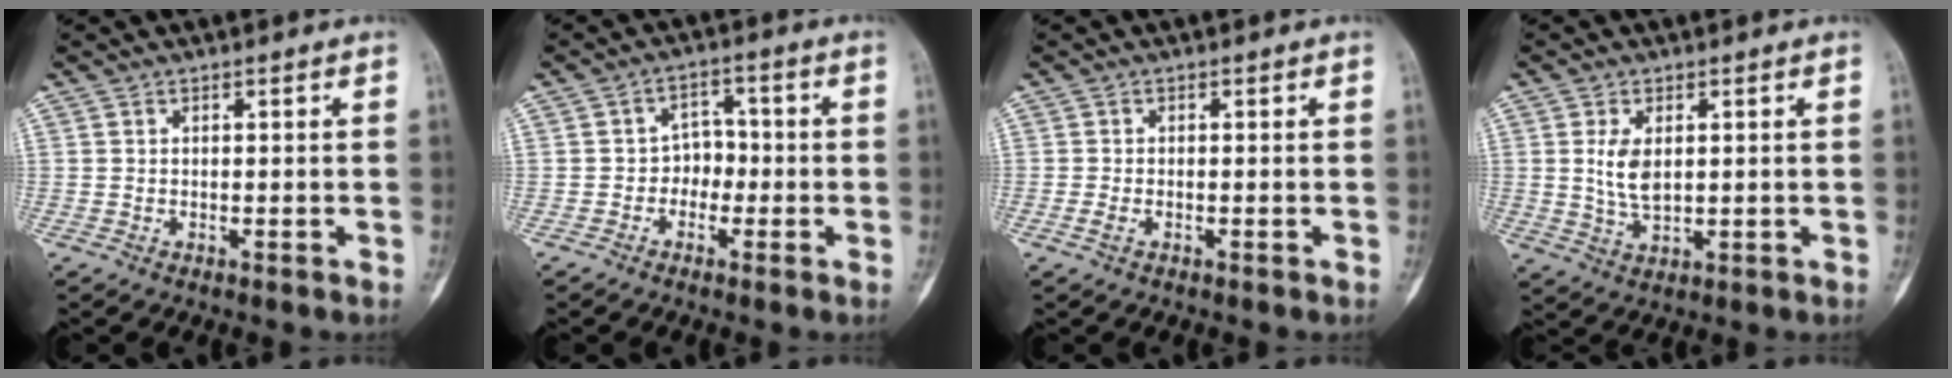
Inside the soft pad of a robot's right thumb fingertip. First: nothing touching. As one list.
[{"total": 4.6, "force": [-1.2, 3.8, 2.2], "torque": [0.005, 0.022, -0.032]}, {"total": 1.4, "force": [-0.6, 0.9, 1.0], "torque": [-0.018, 0.000, -0.014]}, {"total": 5.6, "force": [0.9, 3.1, 4.5], "torque": [-0.078, -0.008, 0.023]}]